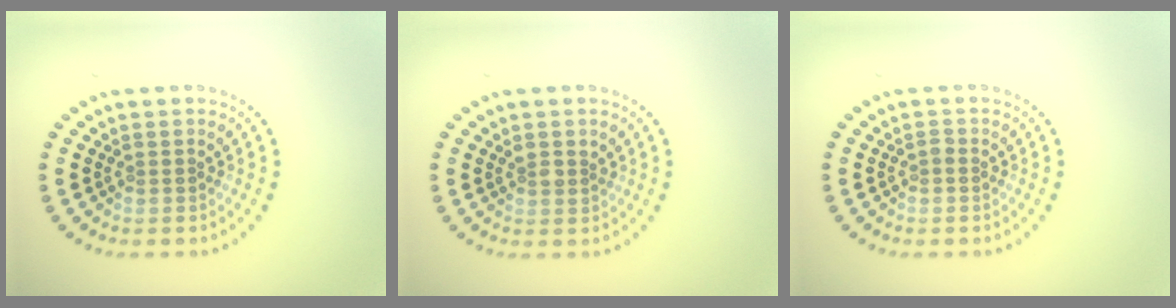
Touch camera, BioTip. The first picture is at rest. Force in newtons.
{"total": 1.5, "press": 1.3, "slide": 0.7}
{"total": 0.5, "press": 0.5, "slide": 0.2}